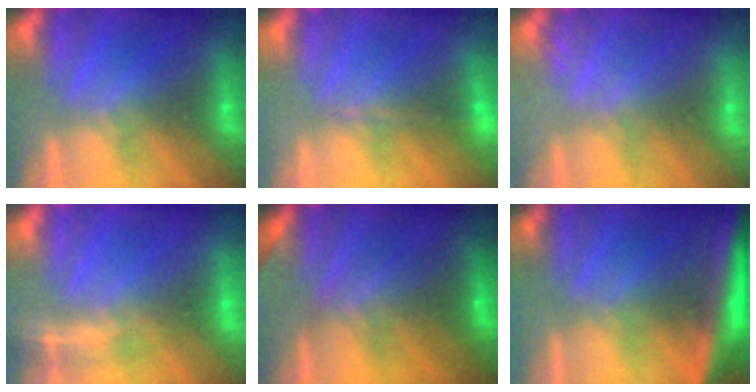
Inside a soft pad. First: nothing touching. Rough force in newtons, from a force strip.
{"total": 1.7}
{"total": 2.0}
{"total": 1.9}
{"total": 7.6}
{"total": 5.8}